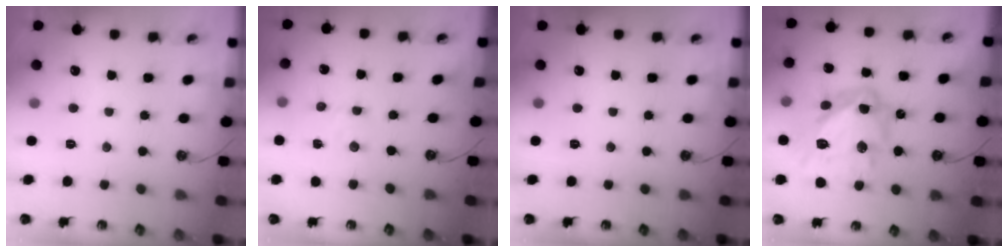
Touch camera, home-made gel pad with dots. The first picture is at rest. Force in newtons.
{"total": 2.8, "press": 2.8, "slide": 0.5}
{"total": 0.0}
{"total": 22.0, "press": 21.9, "slide": 2.2}